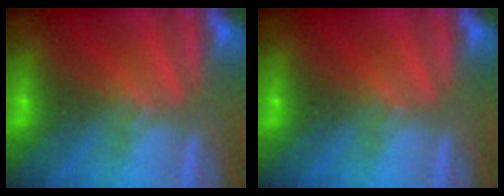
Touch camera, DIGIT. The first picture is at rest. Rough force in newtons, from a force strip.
{"total": 0.0}